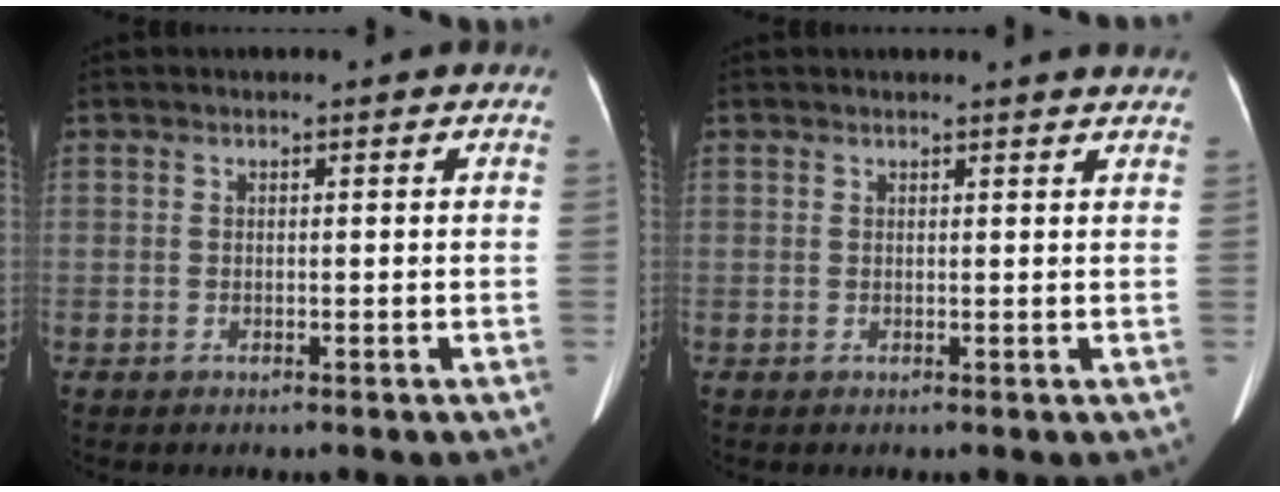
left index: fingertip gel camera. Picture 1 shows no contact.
{"total": 3.9, "force": [3.8, 0.4, 0.9], "torque": [-0.011, 0.003, 0.030]}